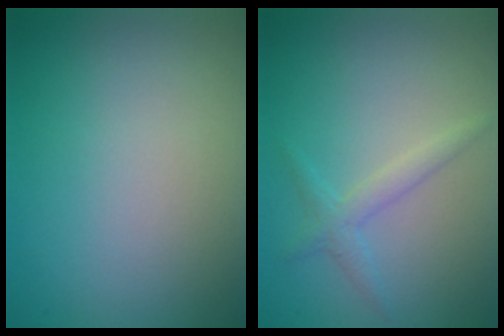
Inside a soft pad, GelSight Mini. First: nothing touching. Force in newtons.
{"total": 1.7, "press": 1.7, "slide": 0.1}